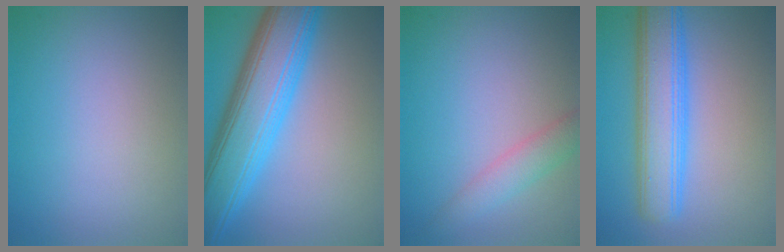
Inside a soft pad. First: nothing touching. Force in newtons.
{"total": 10.2, "press": 10.2, "slide": 0.2}
{"total": 2.5, "press": 2.5, "slide": 0.1}
{"total": 7.3, "press": 7.3, "slide": 0.2}